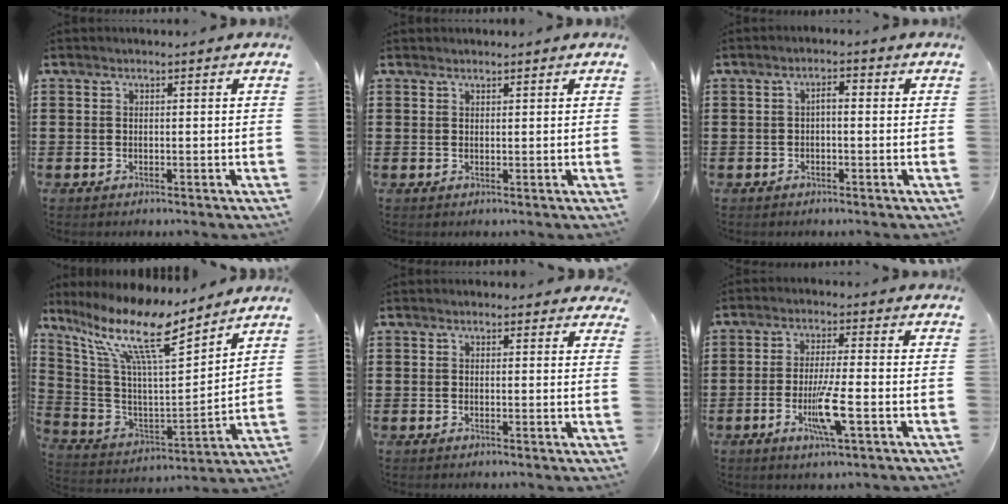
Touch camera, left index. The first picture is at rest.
{"total": 0.8, "force": [0.7, 0.3, -0.1], "torque": [0.000, 0.001, 0.015]}
{"total": 1.8, "force": [-0.5, 0.5, 1.6], "torque": [-0.032, 0.006, -0.012]}
{"total": 13.4, "force": [9.5, 2.8, 9.1], "torque": [-0.217, -0.057, 0.156]}
{"total": 1.1, "force": [0.9, 0.7, 0.1], "torque": [0.003, 0.003, 0.014]}
{"total": 7.2, "force": [-2.5, 0.8, 6.7], "torque": [-0.128, -0.012, -0.047]}